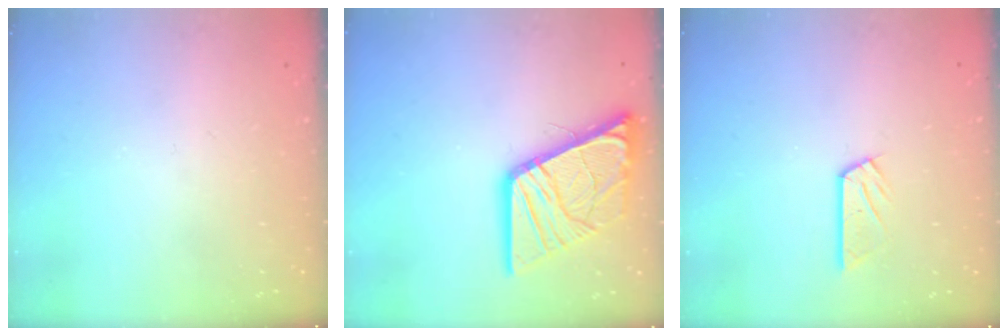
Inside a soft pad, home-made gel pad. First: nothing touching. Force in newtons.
{"total": 18.1, "press": 18.0, "slide": 2.1}
{"total": 4.5, "press": 4.5, "slide": 0.2}